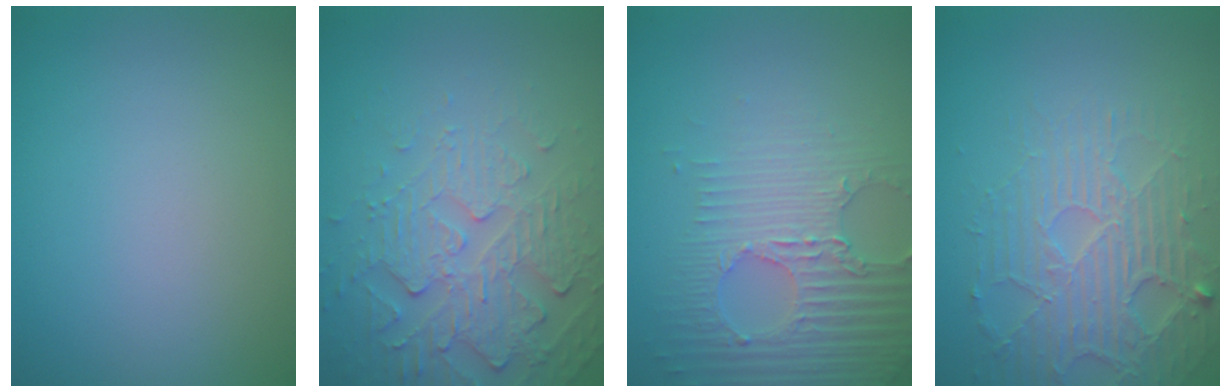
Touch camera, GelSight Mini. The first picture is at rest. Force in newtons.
{"total": 5.3, "press": 3.7, "slide": 3.7}
{"total": 4.3, "press": 4.0, "slide": 1.5}
{"total": 4.6, "press": 4.0, "slide": 2.4}